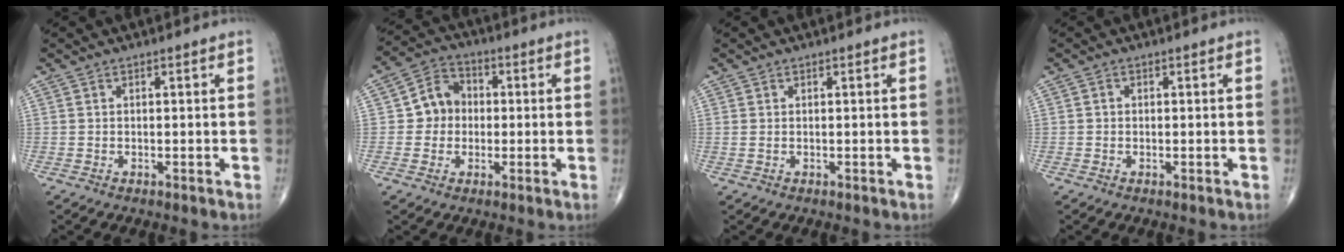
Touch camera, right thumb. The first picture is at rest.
{"total": 7.2, "force": [-0.2, 6.4, 3.2], "torque": [-0.023, 0.020, -0.016]}
{"total": 0.5, "force": [0.1, 0.3, 0.5], "torque": [-0.015, 0.003, 0.005]}
{"total": 0.6, "force": [-0.1, 0.6, 0.2], "torque": [0.001, 0.002, -0.002]}